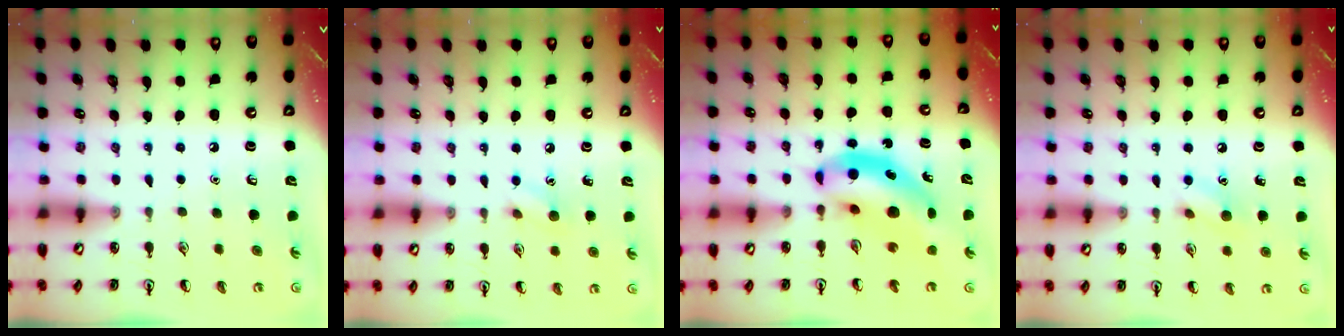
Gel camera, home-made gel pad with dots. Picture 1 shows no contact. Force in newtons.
{"total": 6.2, "press": 6.0, "slide": 1.5}
{"total": 10.8, "press": 10.4, "slide": 3.2}
{"total": 7.5, "press": 7.3, "slide": 1.3}